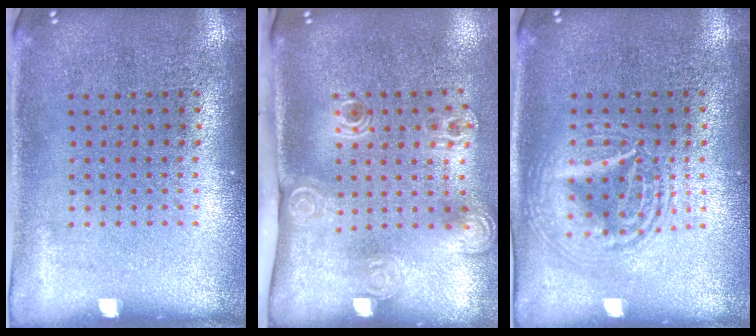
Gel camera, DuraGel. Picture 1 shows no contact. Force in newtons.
{"total": 2.1, "press": 1.5, "slide": 1.5}
{"total": 2.6, "press": 2.6, "slide": 0.3}